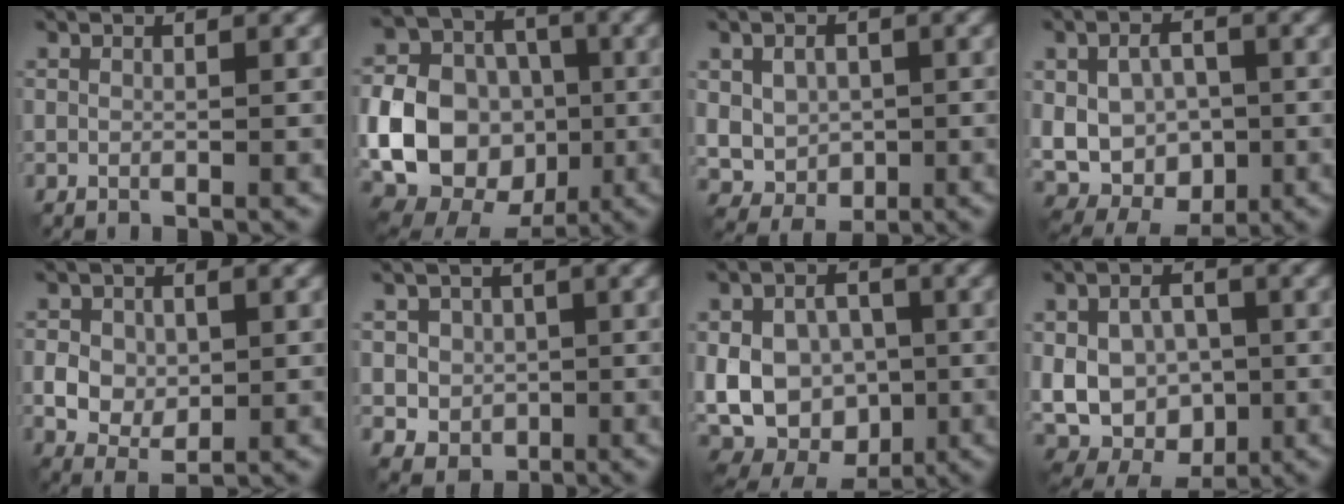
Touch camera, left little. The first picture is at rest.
{"total": 11.6, "force": [-2.4, 9.2, 6.6], "torque": [-0.120, -0.005, -0.059]}
{"total": 4.1, "force": [0.2, 3.3, 2.5], "torque": [-0.050, -0.006, 0.016]}
{"total": 8.9, "force": [-0.9, 6.6, 5.9], "torque": [-0.099, -0.006, -0.013]}
{"total": 3.5, "force": [-0.3, 2.5, 2.4], "torque": [-0.045, -0.002, -0.005]}
{"total": 3.5, "force": [0.0, 3.3, 1.3], "torque": [-0.015, 0.003, -0.009]}
{"total": 13.4, "force": [-2.4, 10.4, 8.1], "torque": [-0.146, 0.009, -0.050]}
{"total": 11.0, "force": [-1.7, 8.4, 6.9], "torque": [-0.119, -0.001, -0.033]}